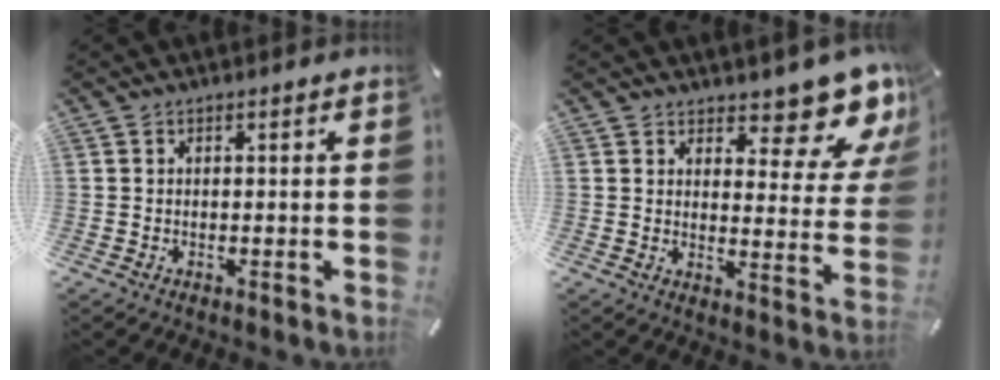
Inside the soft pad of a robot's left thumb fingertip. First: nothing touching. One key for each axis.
{"total": 11.0, "fx": 9.2, "fy": 3.9, "fz": 4.6, "tx": -0.036, "ty": -0.095, "tz": 0.157}